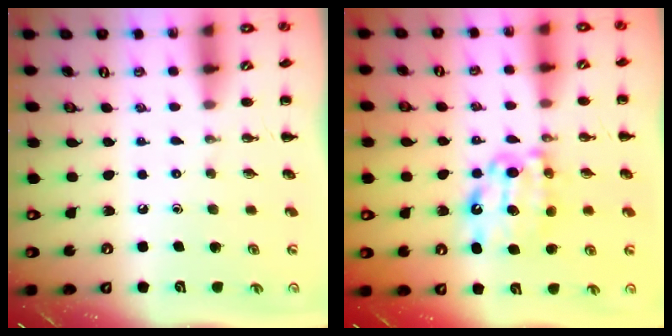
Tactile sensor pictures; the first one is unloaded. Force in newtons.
{"total": 11.5, "press": 11.5, "slide": 0.9}